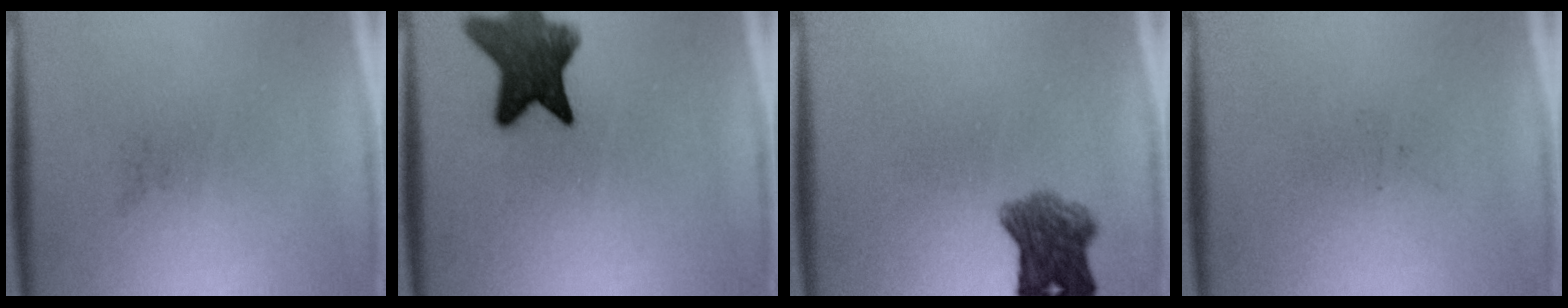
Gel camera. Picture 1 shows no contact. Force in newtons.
{"total": 10.4}
{"total": 6.2}
{"total": 0.0}